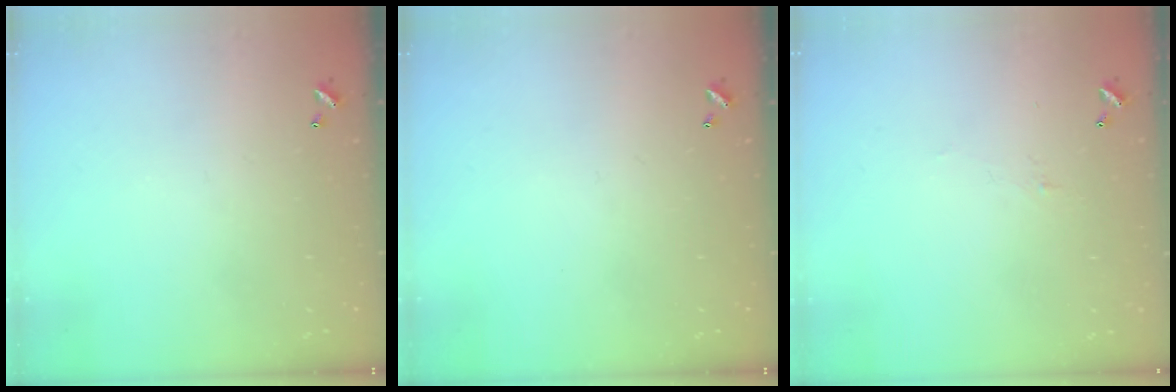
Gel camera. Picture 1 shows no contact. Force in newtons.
{"total": 0.0}
{"total": 1.5, "press": 1.3, "slide": 0.6}